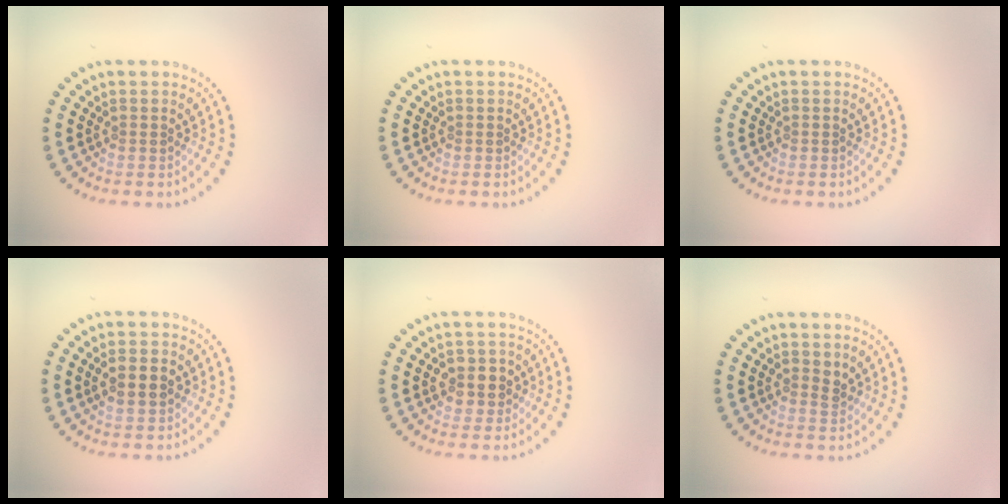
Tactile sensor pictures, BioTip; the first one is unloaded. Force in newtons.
{"total": 0.0}
{"total": 0.0}
{"total": 2.5, "press": 2.5, "slide": 0.2}
{"total": 2.6, "press": 2.4, "slide": 1.0}
{"total": 1.2, "press": 1.2, "slide": 0.3}